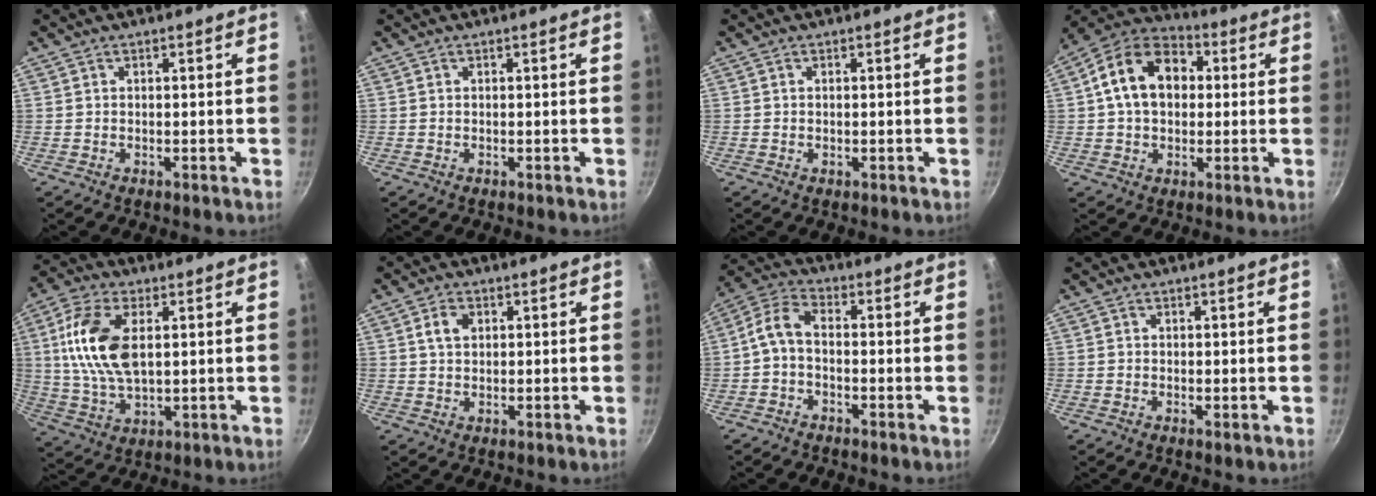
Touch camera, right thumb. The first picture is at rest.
{"total": 0.0}
{"total": 0.0}
{"total": 14.7, "force": [2.1, 10.7, 9.9], "torque": [-0.135, 0.029, 0.018]}
{"total": 13.9, "force": [2.7, 7.4, 11.4], "torque": [-0.220, 0.000, 0.050]}
{"total": 3.6, "force": [1.1, 2.5, 2.3], "torque": [-0.033, 0.004, 0.017]}
{"total": 5.9, "force": [-1.5, 3.5, 4.5], "torque": [-0.101, 0.035, -0.042]}
{"total": 0.0}